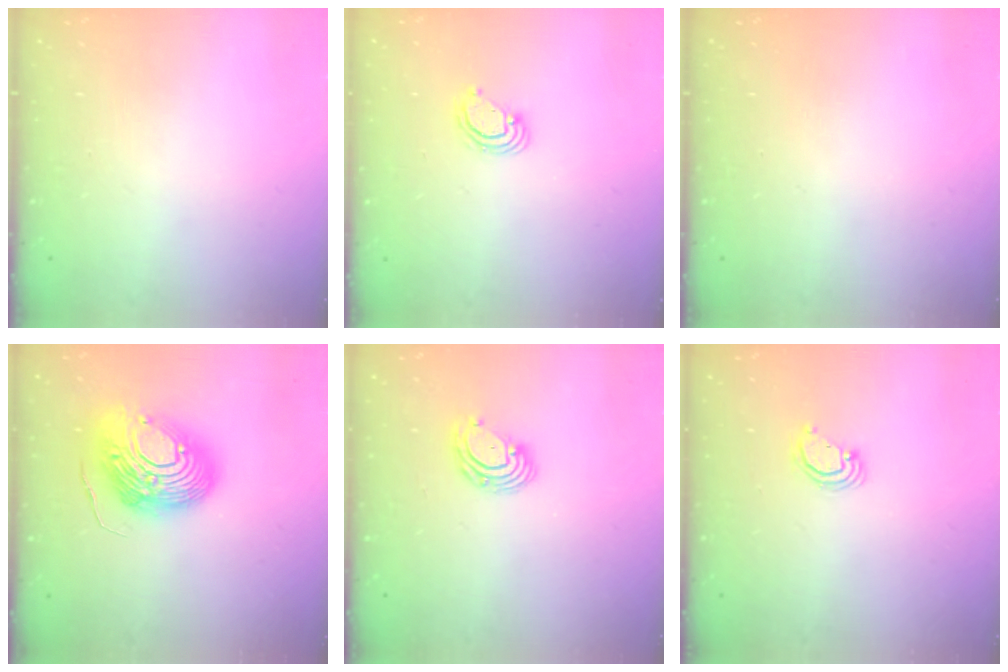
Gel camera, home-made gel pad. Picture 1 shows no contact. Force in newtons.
{"total": 3.9, "press": 3.8, "slide": 0.4}
{"total": 0.0}
{"total": 17.4, "press": 17.3, "slide": 1.6}
{"total": 5.7, "press": 5.7, "slide": 0.9}
{"total": 2.7, "press": 2.7, "slide": 0.2}